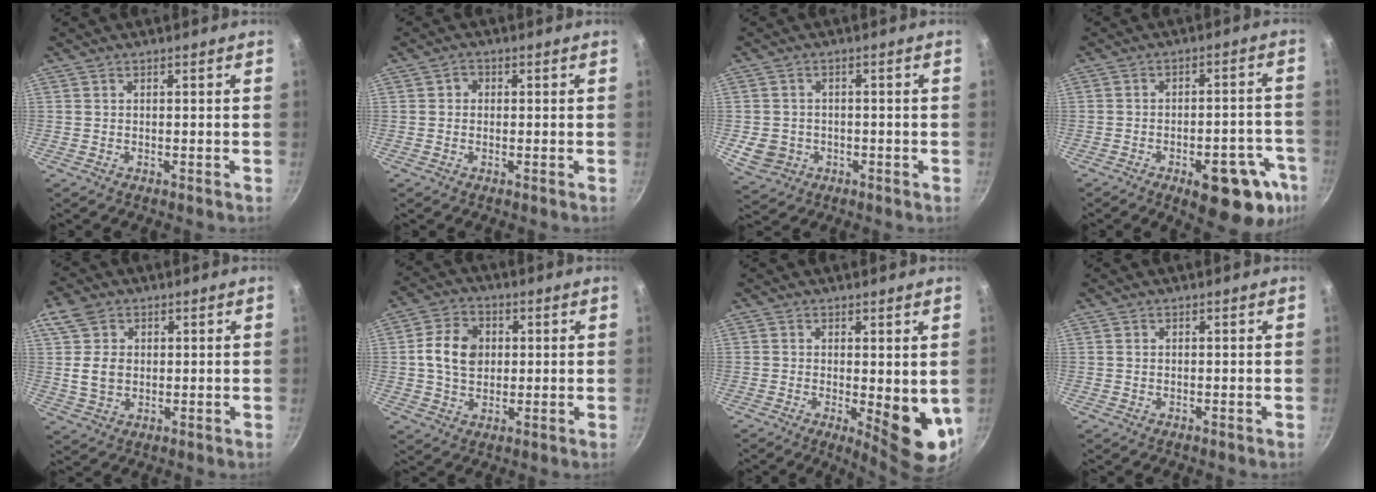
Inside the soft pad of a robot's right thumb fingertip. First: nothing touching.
{"total": 1.5, "force": [0.0, 1.4, 0.6], "torque": [-0.007, 0.005, -0.004]}
{"total": 5.8, "force": [-1.4, 5.1, 2.4], "torque": [-0.036, 0.013, -0.013]}
{"total": 15.7, "force": [-7.8, 6.5, 12.0], "torque": [-0.089, 0.036, -0.094]}
{"total": 7.6, "force": [1.4, 5.8, 4.6], "torque": [-0.068, -0.007, 0.023]}
{"total": 9.2, "force": [1.2, 7.0, 5.9], "torque": [-0.088, 0.009, 0.012]}
{"total": 9.7, "force": [-0.6, 3.4, 9.1], "torque": [-0.102, -0.020, 0.002]}
{"total": 0.0}